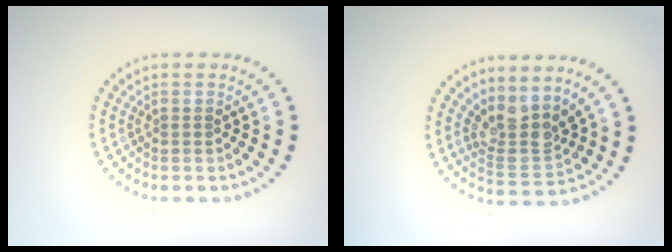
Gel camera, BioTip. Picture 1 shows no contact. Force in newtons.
{"total": 3.6, "press": 2.7, "slide": 2.3}